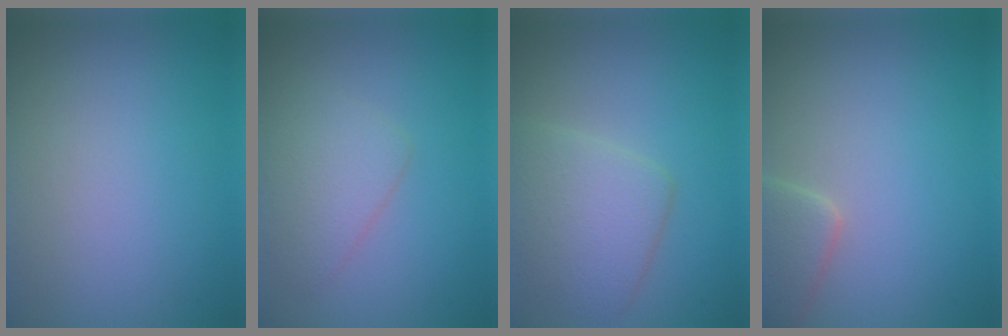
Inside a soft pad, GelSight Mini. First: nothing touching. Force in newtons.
{"total": 2.9, "press": 2.9, "slide": 0.0}
{"total": 4.8, "press": 4.8, "slide": 0.3}
{"total": 3.0, "press": 3.0, "slide": 0.2}